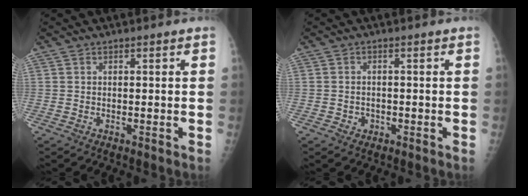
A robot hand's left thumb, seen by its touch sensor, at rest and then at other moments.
{"total": 1.6, "force": [-0.5, 1.4, 0.5], "torque": [-0.001, 0.004, -0.004]}